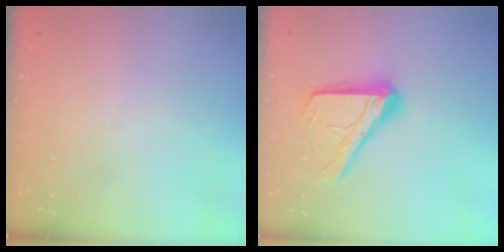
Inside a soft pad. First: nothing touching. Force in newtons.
{"total": 17.3, "press": 17.2, "slide": 1.0}